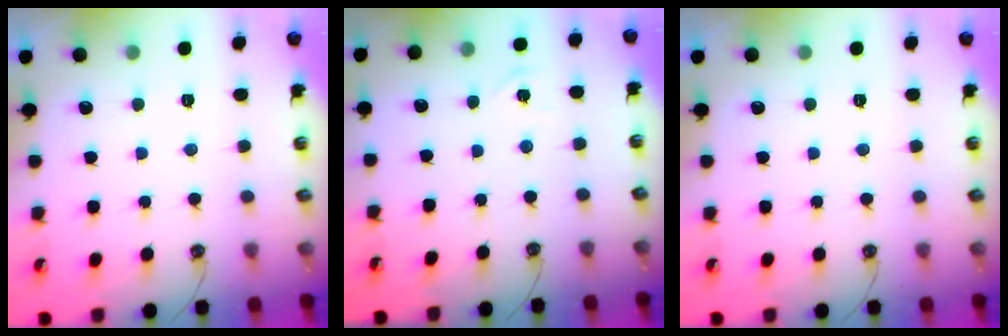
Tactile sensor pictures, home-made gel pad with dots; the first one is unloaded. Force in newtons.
{"total": 3.7, "press": 3.7, "slide": 0.6}
{"total": 0.0}